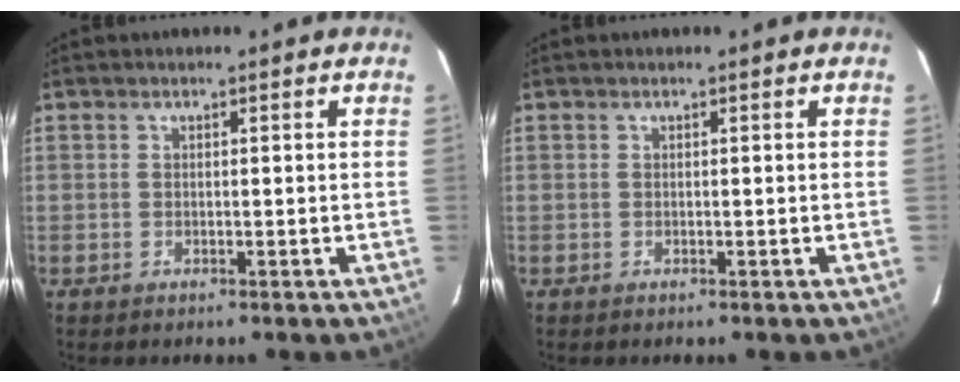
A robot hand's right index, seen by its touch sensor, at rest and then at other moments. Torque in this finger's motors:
{"motor_torque": [0.02, 0.05, 0.00, 0.00]}